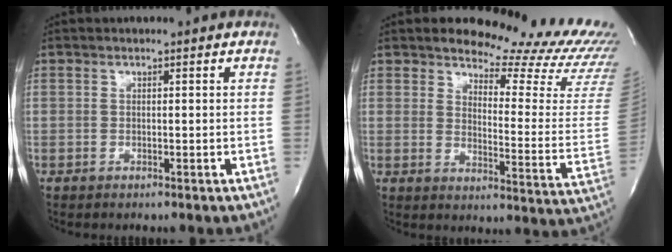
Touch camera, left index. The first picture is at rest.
{"total": 20.8, "force": [19.7, 2.9, 5.8], "torque": [-0.068, -0.134, 0.218]}